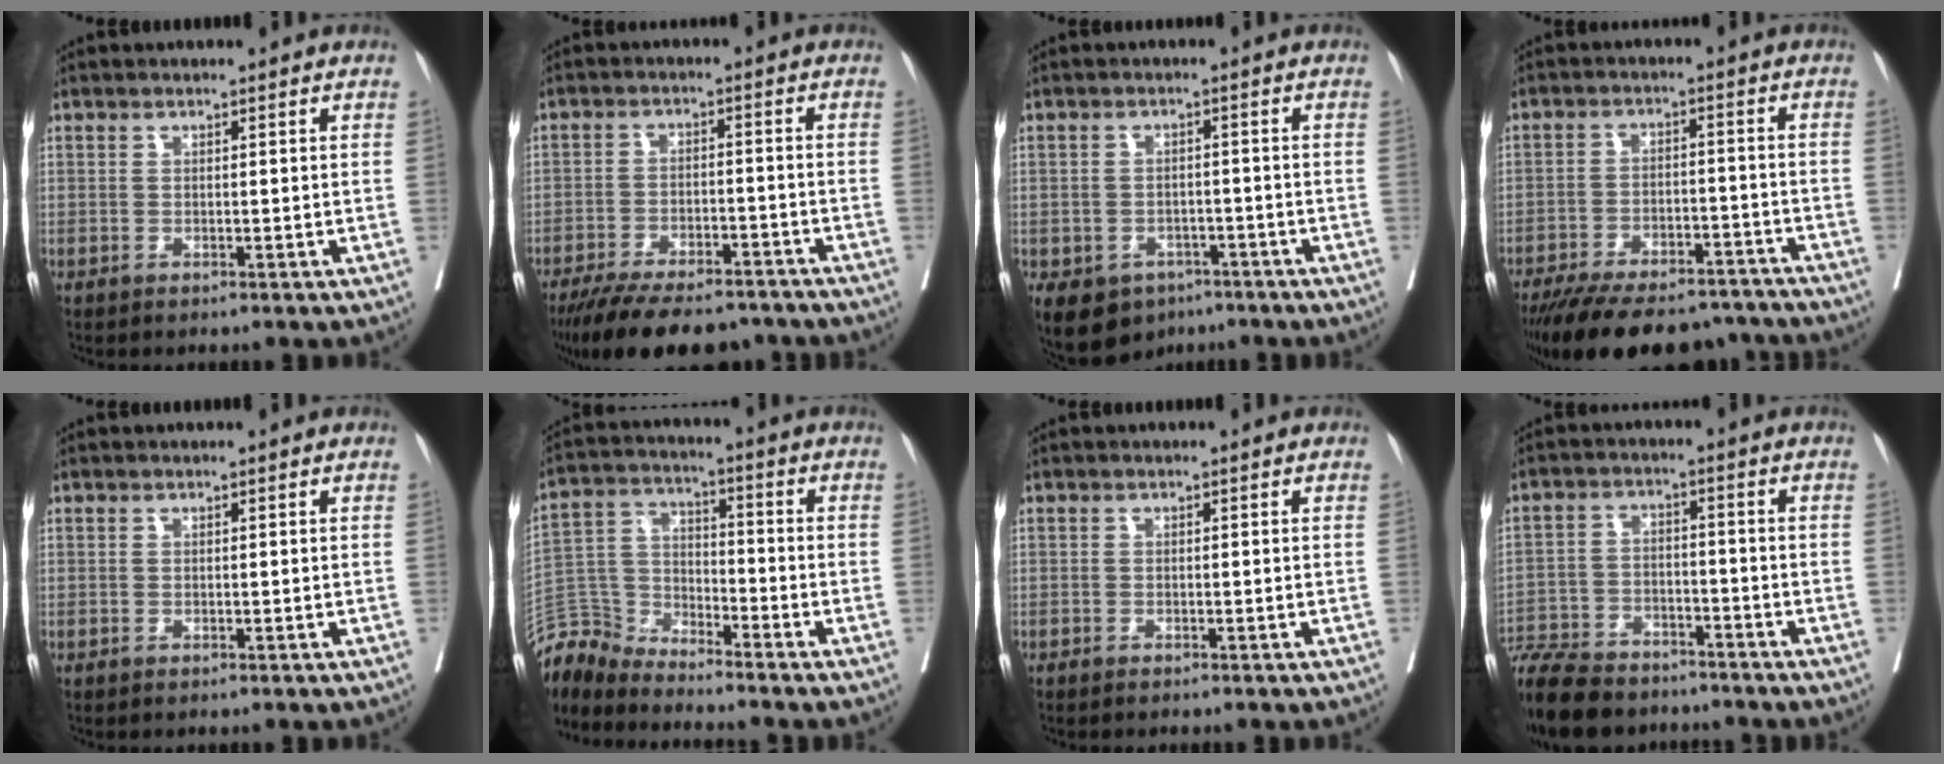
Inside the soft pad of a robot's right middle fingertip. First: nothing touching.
{"total": 16.2, "force": [-13.6, 4.9, 7.3], "torque": [-0.141, -0.015, -0.198]}
{"total": 9.2, "force": [-5.7, 6.6, 3.1], "torque": [-0.067, -0.002, -0.077]}
{"total": 20.4, "force": [-17.3, 6.6, 8.5], "torque": [-0.160, -0.014, -0.243]}
{"total": 0.0}
{"total": 8.6, "force": [-8.5, 0.2, -0.5], "torque": [0.005, 0.025, -0.174]}
{"total": 0.9, "force": [-0.8, 0.0, 0.3], "torque": [-0.005, 0.000, -0.013]}
{"total": 15.5, "force": [-13.3, 5.1, 6.1], "torque": [-0.139, -0.012, -0.215]}